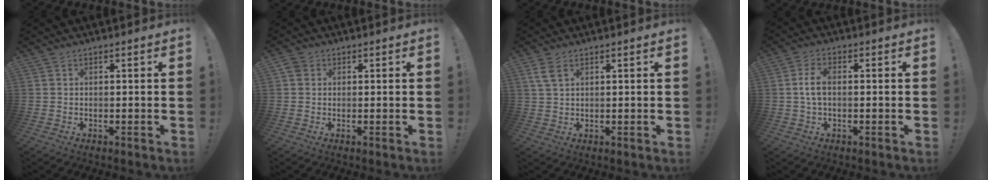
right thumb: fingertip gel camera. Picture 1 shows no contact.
{"total": 2.5, "force": [1.1, 2.0, 1.0], "torque": [-0.014, 0.001, 0.021]}
{"total": 4.4, "force": [2.3, 2.3, 2.9], "torque": [-0.057, -0.004, 0.045]}
{"total": 4.9, "force": [0.3, 2.3, 4.3], "torque": [-0.087, 0.003, 0.003]}